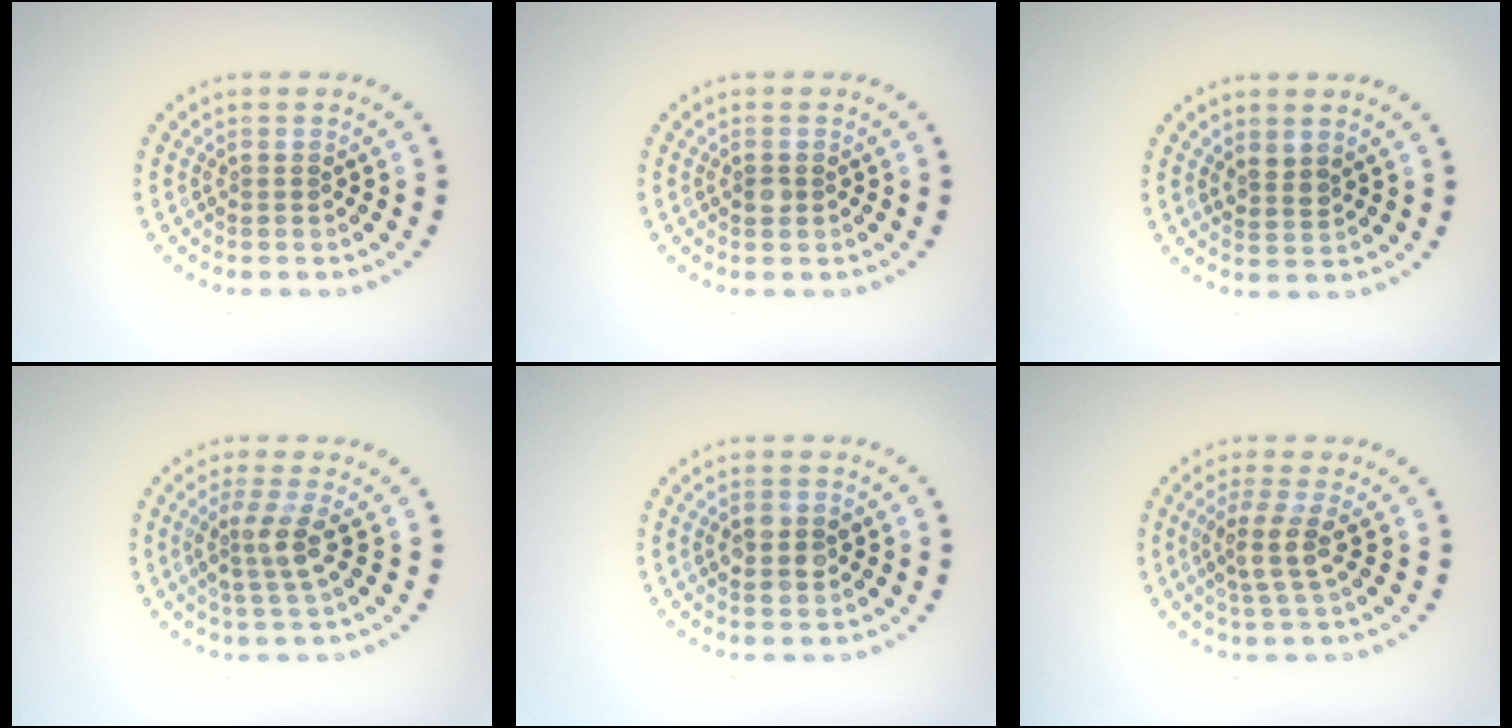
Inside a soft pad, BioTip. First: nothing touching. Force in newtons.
{"total": 0.9, "press": 0.9, "slide": 0.0}
{"total": 1.5, "press": 1.2, "slide": 0.8}
{"total": 2.9, "press": 2.3, "slide": 1.8}
{"total": 2.8, "press": 2.8, "slide": 0.2}
{"total": 2.9, "press": 2.4, "slide": 1.7}